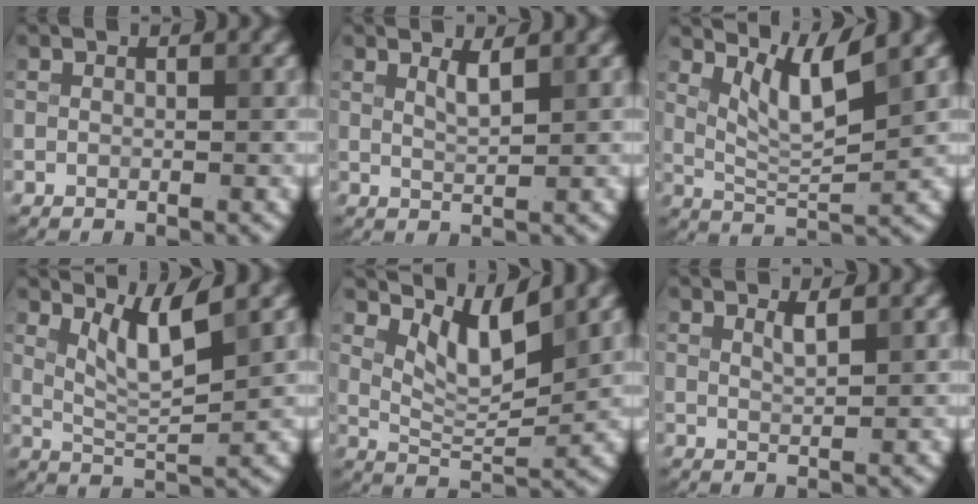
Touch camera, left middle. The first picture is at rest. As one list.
[{"total": 1.5, "force": [0.9, 0.4, 1.2], "torque": [-0.018, -0.001, 0.015]}, {"total": 4.5, "force": [2.7, 0.7, 3.5], "torque": [-0.072, -0.007, 0.056]}, {"total": 4.1, "force": [2.3, 0.6, 3.3], "torque": [-0.069, -0.007, 0.050]}, {"total": 4.5, "force": [2.7, 1.5, 3.3], "torque": [-0.069, -0.012, 0.051]}, {"total": 1.2, "force": [0.8, 0.3, 0.9], "torque": [-0.011, 0.000, 0.012]}]